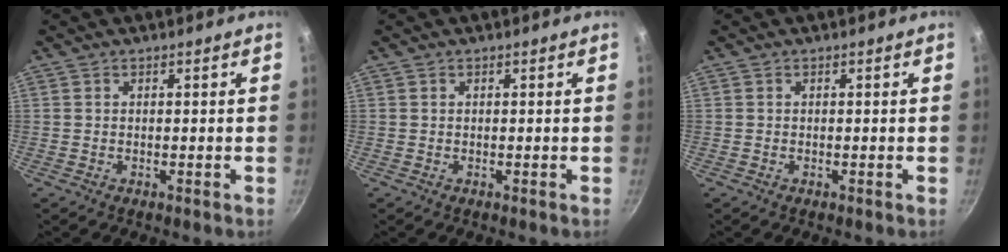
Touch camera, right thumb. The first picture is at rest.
{"total": 0.0}
{"total": 0.0}